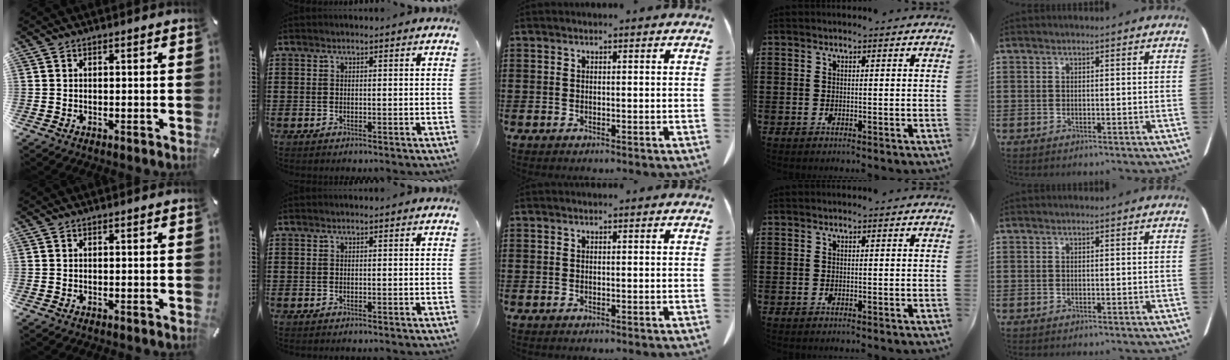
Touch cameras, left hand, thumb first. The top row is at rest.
{}